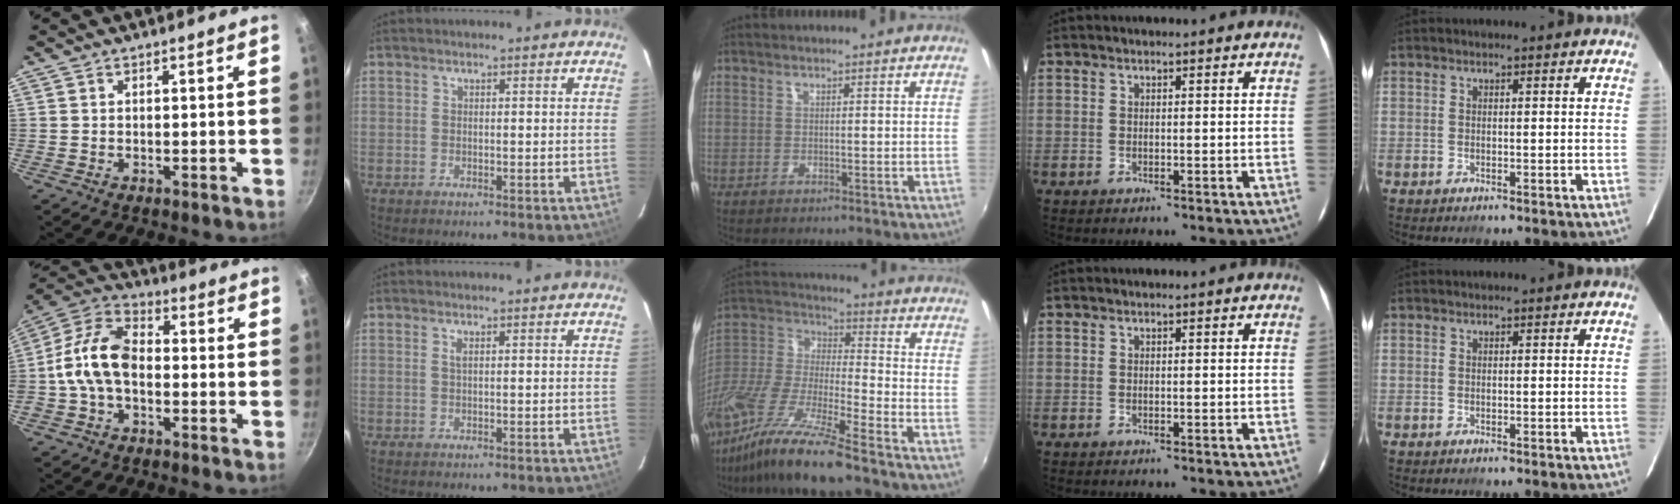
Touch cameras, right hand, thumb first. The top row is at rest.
{"thumb": {"total": 12.3, "force": [-1.6, 7.8, 9.4], "torque": [-0.165, 0.043, -0.051]}, "index": {"total": 0.7, "force": [0.3, 0.0, 0.6], "torque": [-0.013, 0.002, 0.004]}, "middle": {"total": 19.7, "force": [-14.6, 2.1, 13.1], "torque": [-0.257, -0.028, -0.284]}}